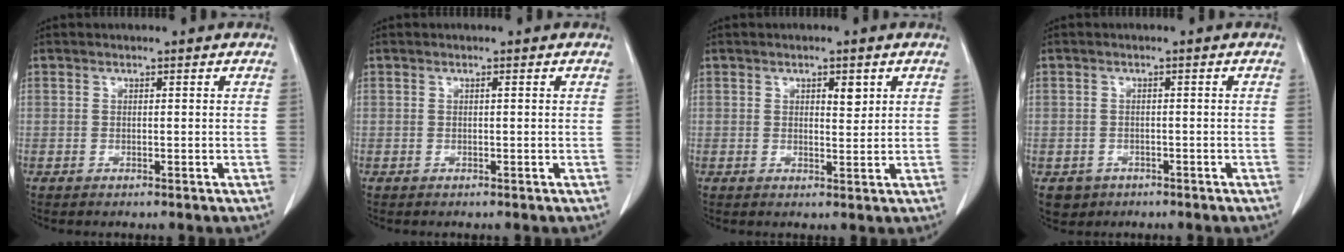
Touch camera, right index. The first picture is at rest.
{"total": 0.0}
{"total": 2.4, "force": [1.1, 1.0, 1.9], "torque": [-0.026, -0.004, 0.017]}
{"total": 3.0, "force": [-1.5, 2.6, 0.2], "torque": [-0.003, 0.006, -0.018]}